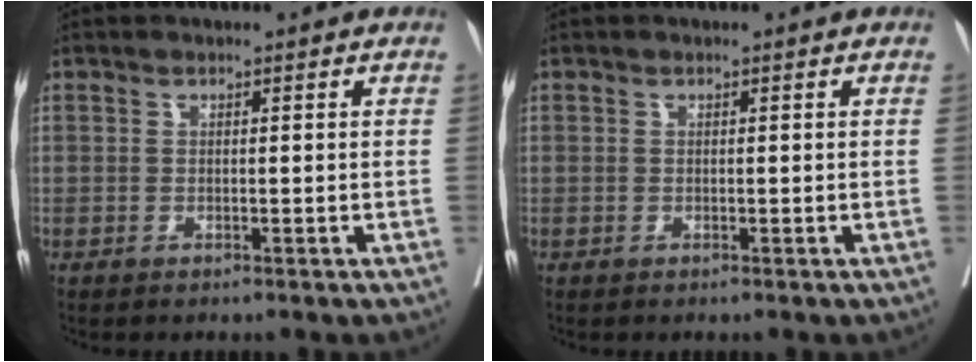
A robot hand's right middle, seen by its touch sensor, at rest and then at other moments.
{"total": 0.0}